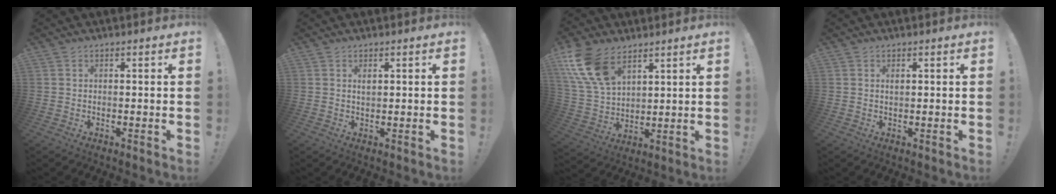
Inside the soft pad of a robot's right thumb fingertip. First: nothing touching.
{"total": 1.3, "force": [0.5, 0.7, 0.9], "torque": [-0.007, -0.004, 0.007]}
{"total": 15.1, "force": [8.8, 8.5, 8.8], "torque": [-0.188, -0.040, 0.168]}
{"total": 0.8, "force": [0.3, 0.5, 0.6], "torque": [-0.007, -0.001, 0.004]}